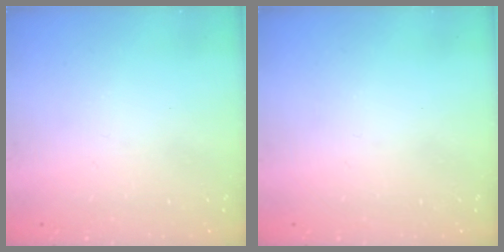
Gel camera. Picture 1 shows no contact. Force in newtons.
{"total": 0.0}